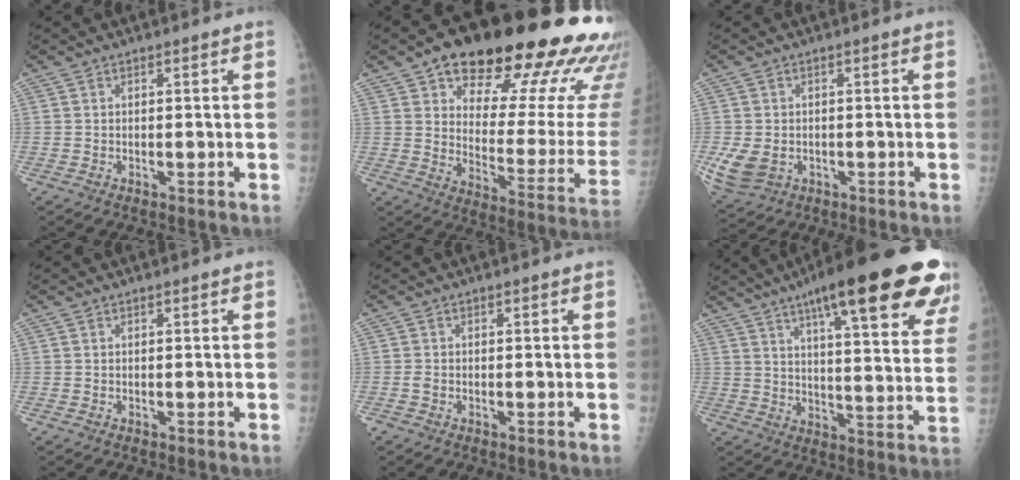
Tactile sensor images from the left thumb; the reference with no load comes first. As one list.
[{"total": 30.8, "force": [18.2, 12.8, 21.3], "torque": [-0.250, -0.043, 0.249]}, {"total": 7.0, "force": [-1.7, 5.4, 4.2], "torque": [-0.083, -0.004, -0.017]}, {"total": 0.0}, {"total": 1.0, "force": [-0.4, 0.6, 0.6], "torque": [-0.014, 0.000, -0.010]}, {"total": 28.8, "force": [17.7, 6.4, 21.8], "torque": [-0.262, -0.032, 0.237]}]